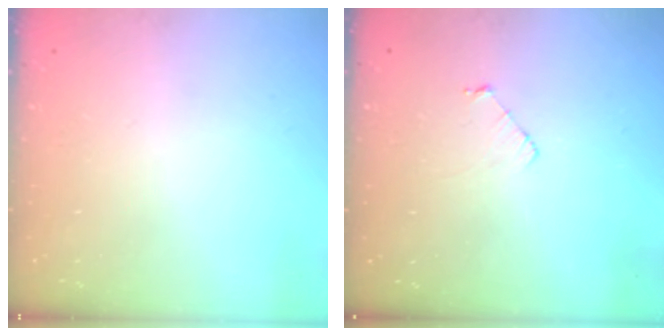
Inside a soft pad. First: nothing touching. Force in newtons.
{"total": 3.2, "press": 3.2, "slide": 0.2}